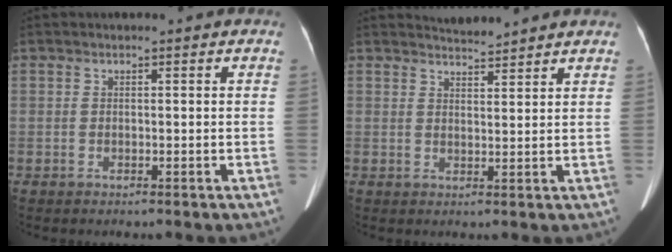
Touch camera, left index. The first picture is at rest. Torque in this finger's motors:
{"motor_torque": [-1.33, -0.31, -0.99, -0.21]}